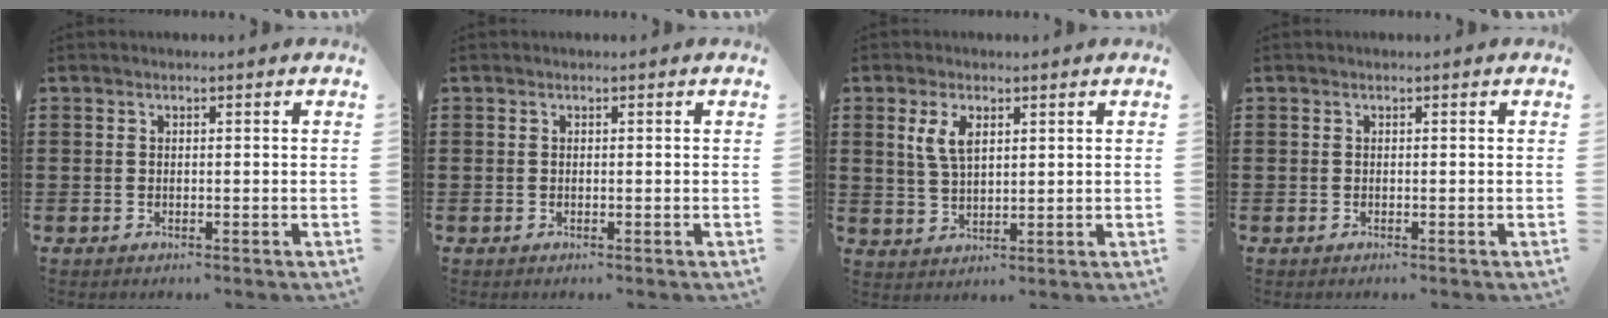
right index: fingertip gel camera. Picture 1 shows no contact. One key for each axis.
{"total": 0.0}
{"total": 4.5, "fx": 1.8, "fy": 2.2, "fz": 3.6, "tx": -0.078, "ty": 0.008, "tz": 0.031}
{"total": 0.0}